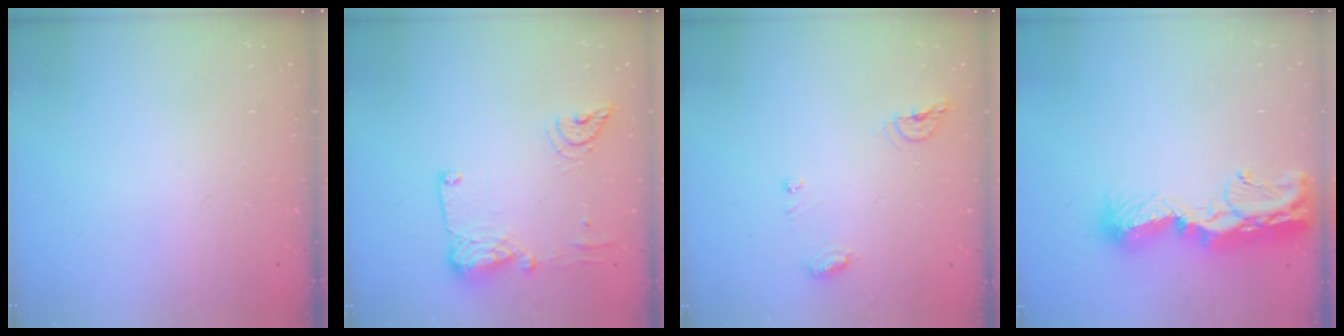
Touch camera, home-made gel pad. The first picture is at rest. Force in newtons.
{"total": 14.2, "press": 14.0, "slide": 1.8}
{"total": 7.4, "press": 7.4, "slide": 0.5}
{"total": 15.0, "press": 15.0, "slide": 1.2}